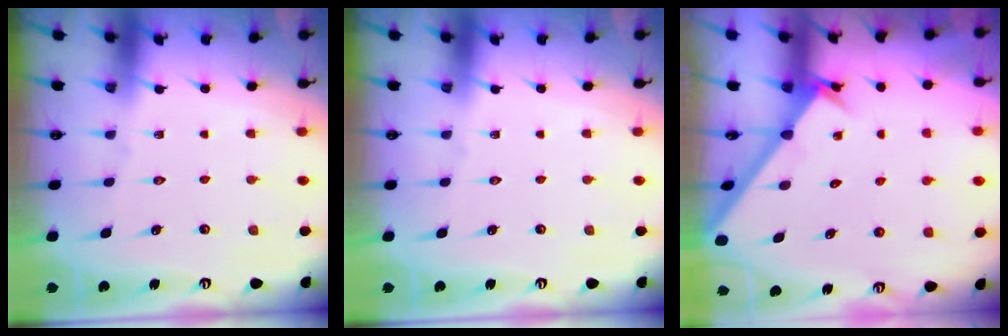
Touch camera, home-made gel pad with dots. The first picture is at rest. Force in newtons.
{"total": 0.0}
{"total": 1.9, "press": 1.9, "slide": 0.2}